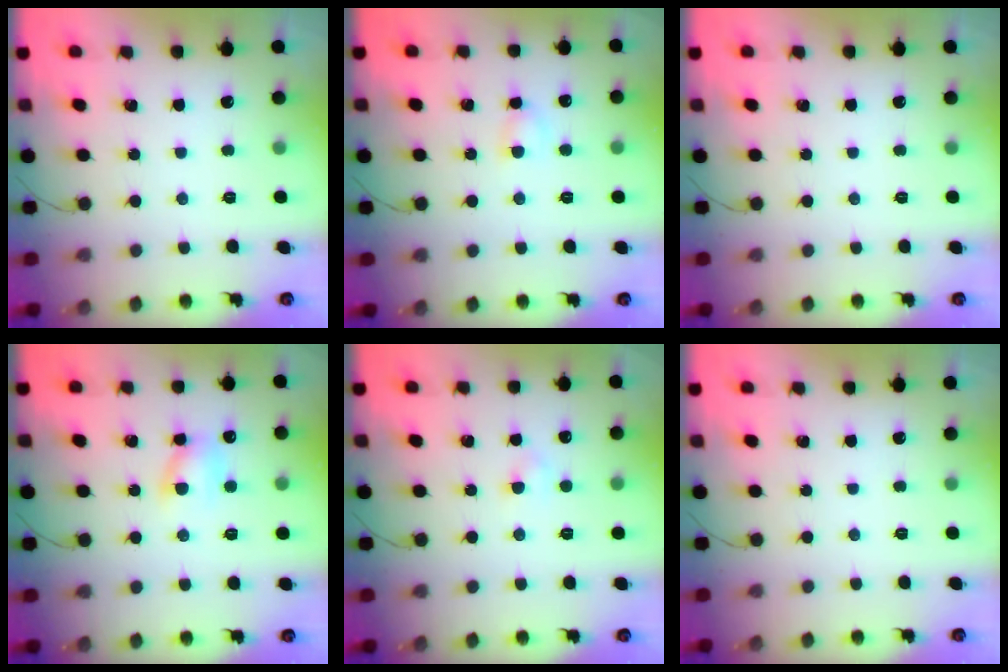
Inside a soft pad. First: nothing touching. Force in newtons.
{"total": 3.5, "press": 3.3, "slide": 1.1}
{"total": 0.0}
{"total": 6.9, "press": 6.7, "slide": 1.4}
{"total": 2.4, "press": 2.3, "slide": 0.8}
{"total": 0.0}